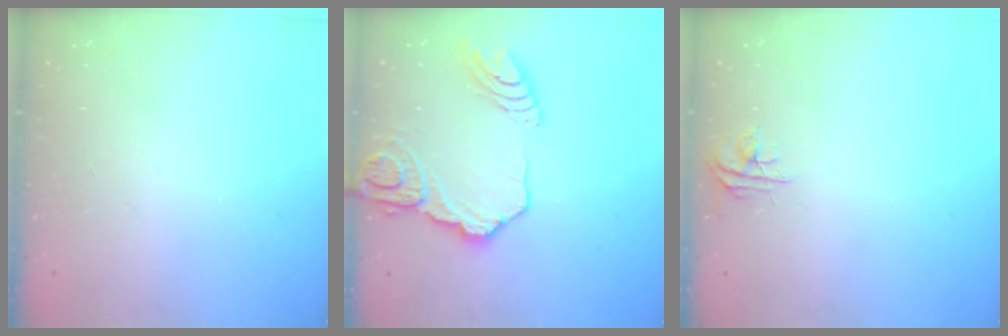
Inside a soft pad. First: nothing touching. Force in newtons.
{"total": 16.7, "press": 16.6, "slide": 1.9}
{"total": 4.7, "press": 4.7, "slide": 0.3}